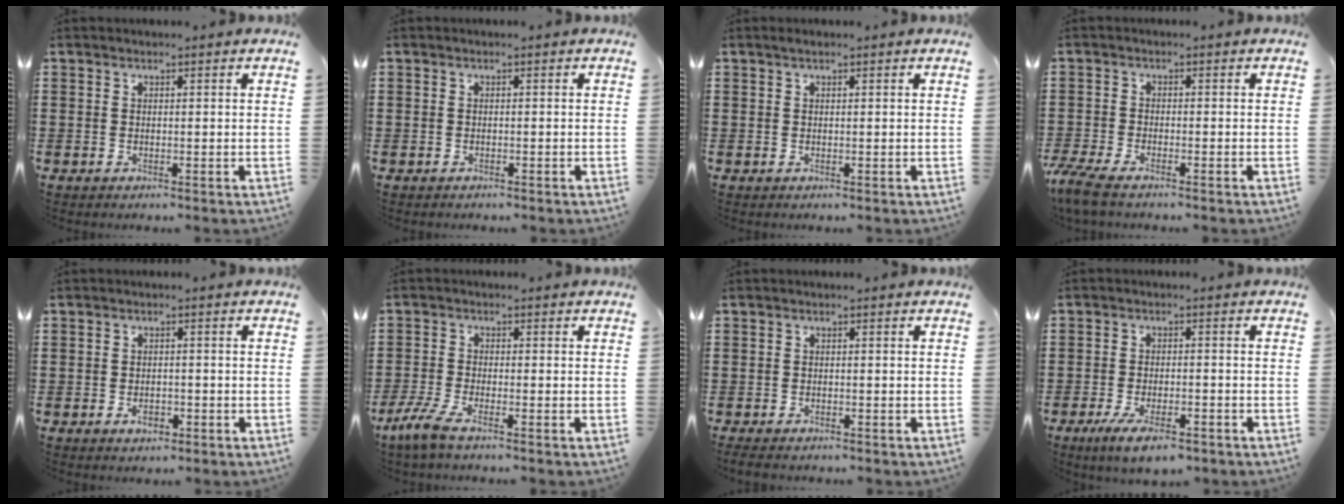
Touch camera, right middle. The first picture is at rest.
{"total": 0.6, "force": [-0.5, 0.4, 0.0], "torque": [0.001, 0.003, -0.012]}
{"total": 0.6, "force": [0.3, 0.0, 0.5], "torque": [-0.009, 0.002, 0.006]}
{"total": 3.6, "force": [-3.1, 0.3, 1.9], "torque": [-0.067, -0.016, -0.070]}
{"total": 1.9, "force": [-1.0, 1.0, 1.3], "torque": [-0.027, 0.000, -0.019]}
{"total": 3.8, "force": [-2.5, 0.4, 2.9], "torque": [-0.083, -0.015, -0.055]}
{"total": 1.0, "force": [-0.9, 0.3, 0.3], "torque": [-0.008, -0.003, -0.017]}
{"total": 4.9, "force": [-3.5, 1.2, 3.2], "torque": [-0.064, -0.003, -0.065]}